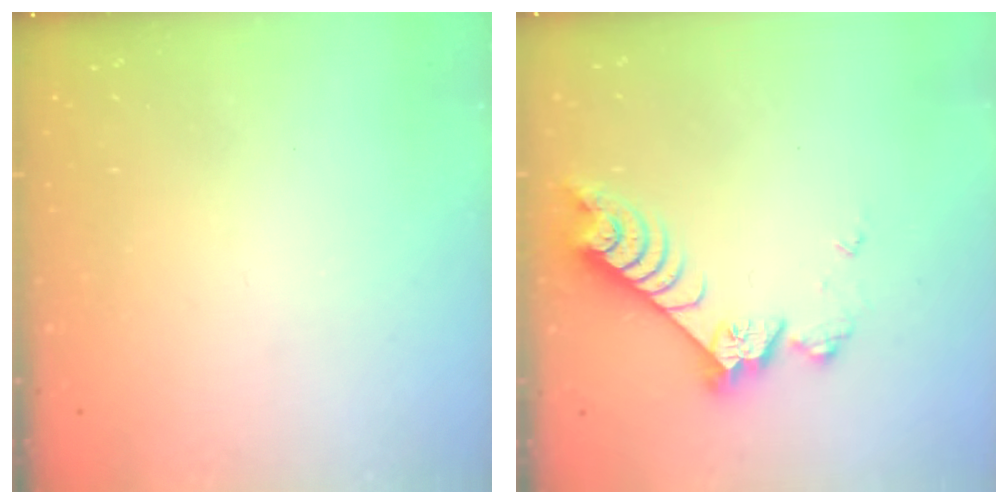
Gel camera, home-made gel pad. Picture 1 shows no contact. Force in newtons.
{"total": 8.2, "press": 8.1, "slide": 0.6}